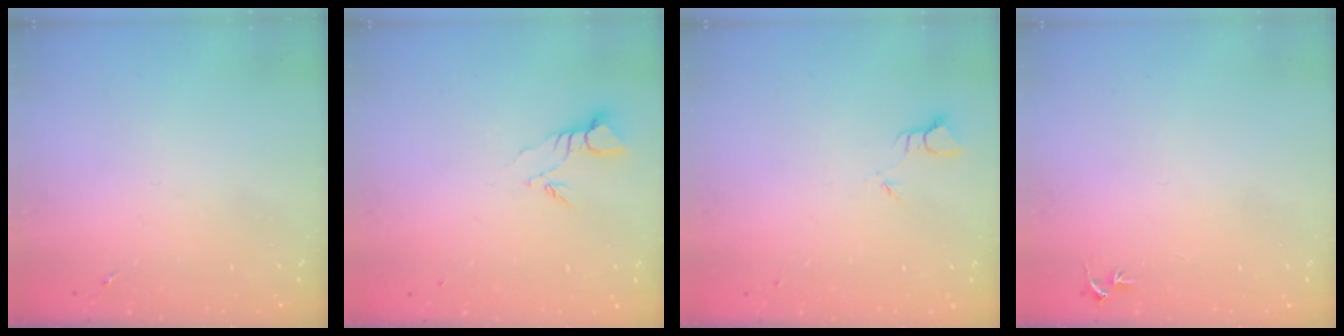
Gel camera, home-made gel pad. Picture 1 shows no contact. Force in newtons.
{"total": 3.7, "press": 3.7, "slide": 0.1}
{"total": 2.0, "press": 2.0, "slide": 0.1}
{"total": 3.1, "press": 3.1, "slide": 0.3}